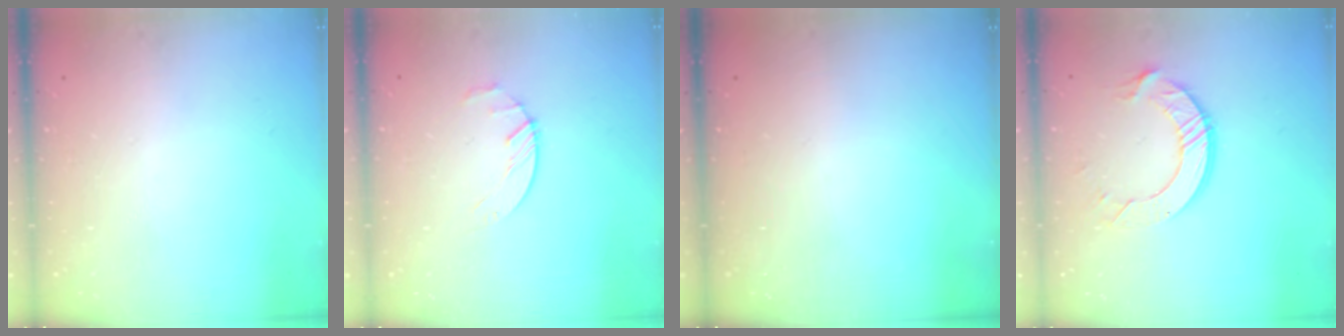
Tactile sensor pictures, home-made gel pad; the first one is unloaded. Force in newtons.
{"total": 2.7, "press": 2.6, "slide": 0.3}
{"total": 0.0}
{"total": 9.7, "press": 9.7, "slide": 0.8}